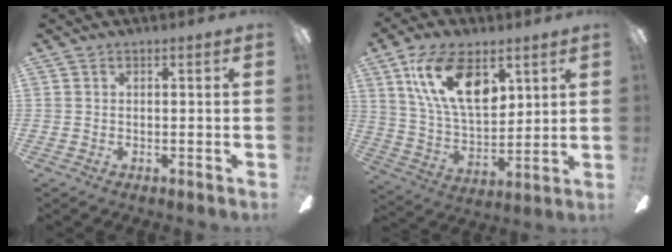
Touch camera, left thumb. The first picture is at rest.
{"total": 18.0, "force": [9.0, 9.3, 12.5], "torque": [-0.243, -0.015, 0.160]}